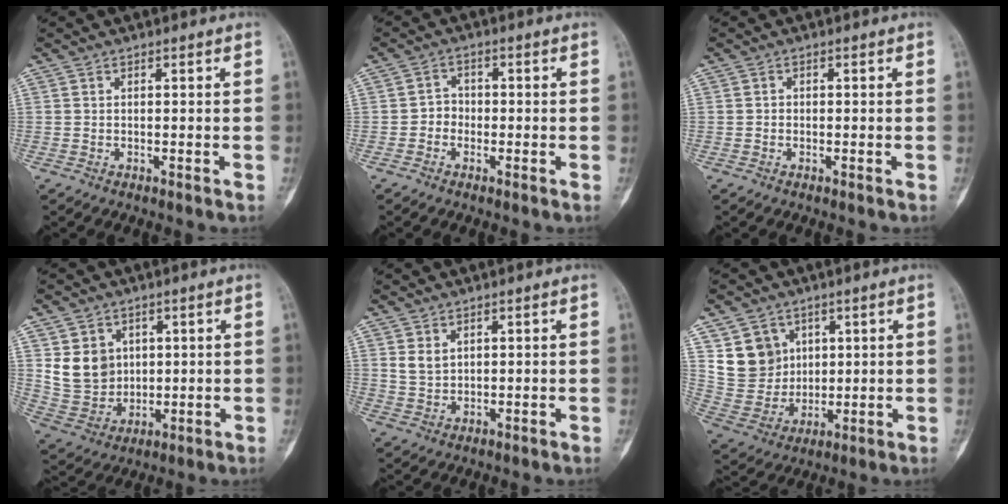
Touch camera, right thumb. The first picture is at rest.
{"total": 3.0, "force": [-1.0, 2.6, 1.0], "torque": [0.002, 0.011, -0.027]}
{"total": 0.7, "force": [-0.1, 0.6, 0.2], "torque": [0.001, 0.003, -0.004]}
{"total": 9.8, "force": [2.7, 8.3, 4.6], "torque": [-0.055, -0.014, 0.069]}
{"total": 2.9, "force": [1.3, 2.1, 1.6], "torque": [-0.021, -0.009, 0.033]}
{"total": 10.7, "force": [4.4, 9.1, 3.4], "torque": [-0.037, -0.021, 0.101]}